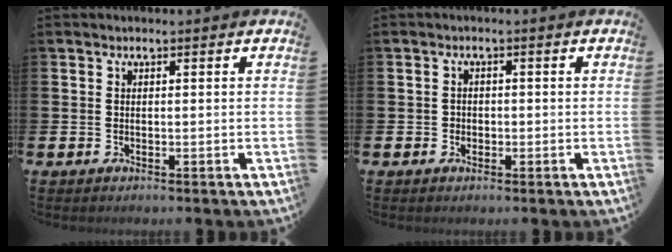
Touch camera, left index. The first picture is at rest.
{"total": 1.2, "force": [-0.3, 1.1, 0.2], "torque": [-0.004, 0.006, -0.010]}